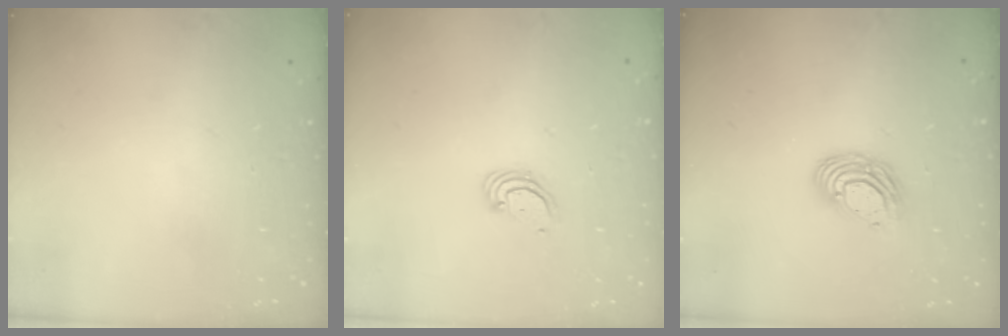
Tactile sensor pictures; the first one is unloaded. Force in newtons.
{"total": 2.5, "press": 2.5, "slide": 0.2}
{"total": 9.9, "press": 9.8, "slide": 0.7}